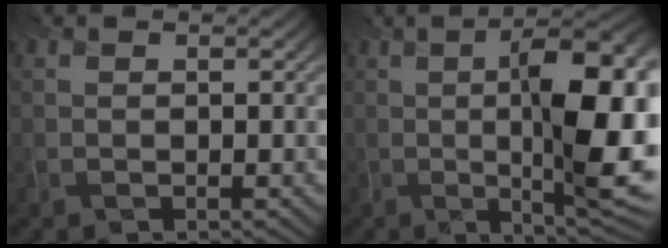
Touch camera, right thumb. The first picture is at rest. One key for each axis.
{"total": 14.5, "fx": -0.6, "fy": 3.5, "fz": 14.1, "tx": -0.209, "ty": -0.002, "tz": 0.002}